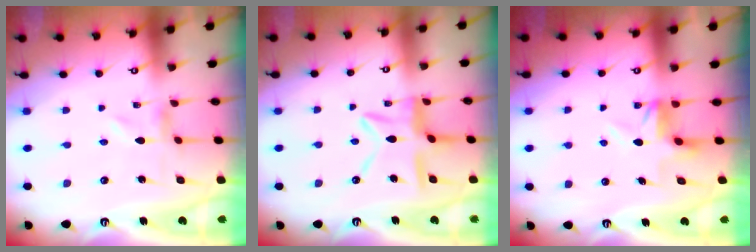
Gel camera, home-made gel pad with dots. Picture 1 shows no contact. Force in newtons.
{"total": 10.8, "press": 10.7, "slide": 0.9}
{"total": 5.3, "press": 5.3, "slide": 0.3}